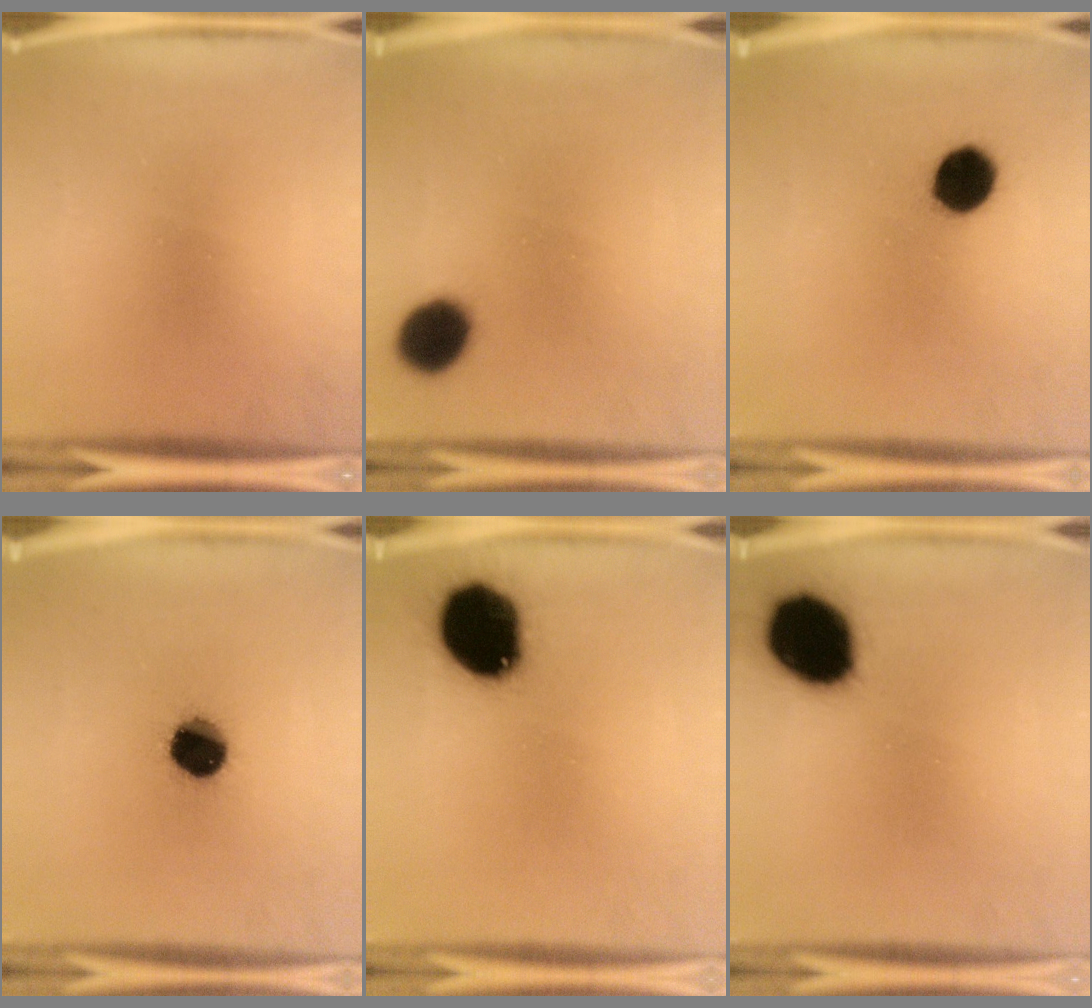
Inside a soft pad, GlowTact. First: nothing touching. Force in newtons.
{"total": 9.1}
{"total": 7.9}
{"total": 10.8}
{"total": 18.6}
{"total": 18.3}